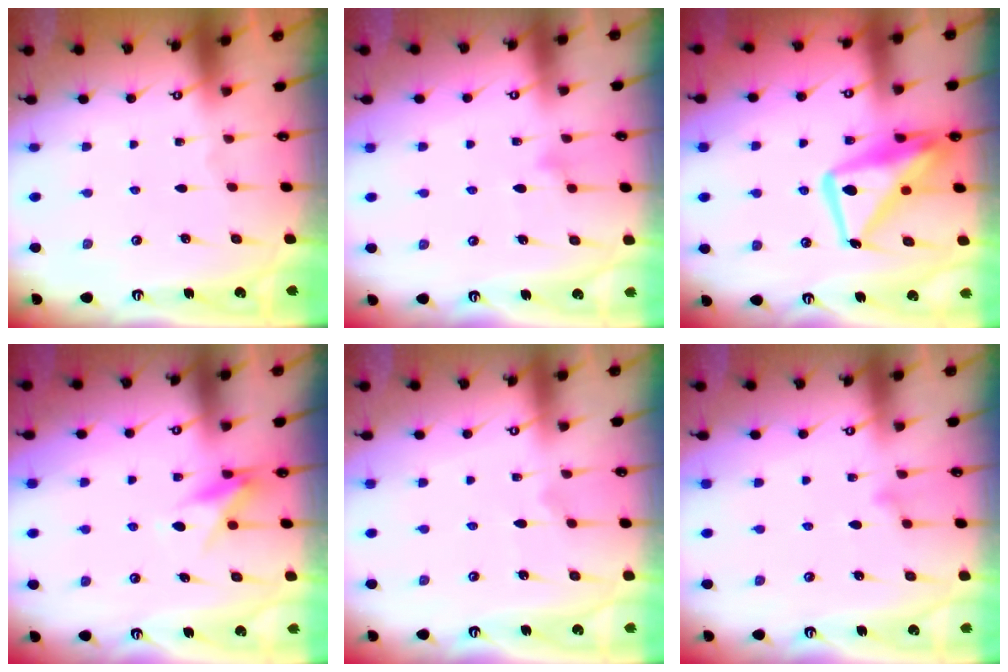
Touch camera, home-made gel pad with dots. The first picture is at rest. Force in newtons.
{"total": 10.3, "press": 10.3, "slide": 0.5}
{"total": 17.2, "press": 17.2, "slide": 1.7}
{"total": 7.8, "press": 7.7, "slide": 1.1}
{"total": 7.1, "press": 7.1, "slide": 0.3}
{"total": 7.3, "press": 7.2, "slide": 0.6}